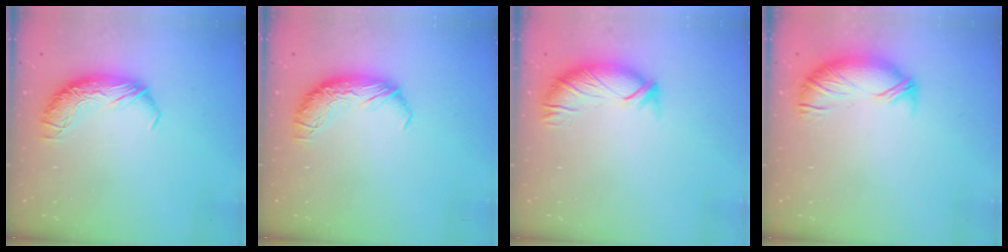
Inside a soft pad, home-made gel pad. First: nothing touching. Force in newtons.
{"total": 0.0}
{"total": 3.7, "press": 3.4, "slide": 1.3}
{"total": 4.5, "press": 4.0, "slide": 2.1}